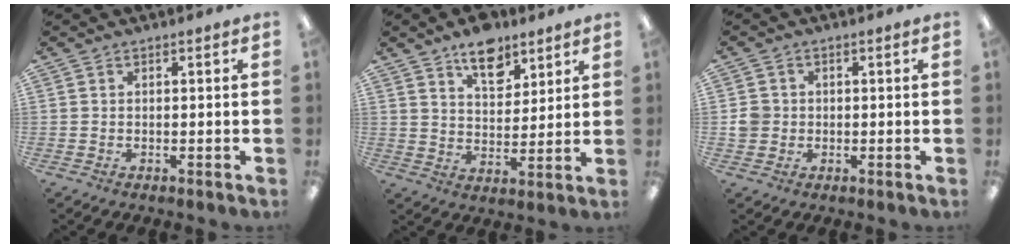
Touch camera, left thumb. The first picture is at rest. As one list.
[{"total": 10.3, "force": [7.2, 5.6, 4.8], "torque": [-0.052, -0.040, 0.125]}, {"total": 3.3, "force": [0.0, 3.2, 0.6], "torque": [-0.008, 0.003, -0.003]}]